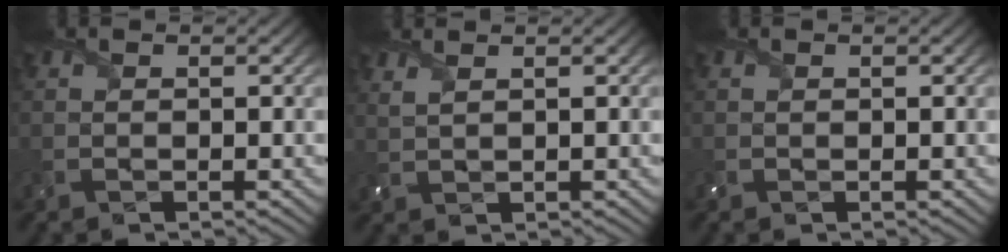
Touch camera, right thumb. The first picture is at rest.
{"total": 1.8, "force": [1.4, 0.4, 1.1], "torque": [-0.030, 0.003, 0.030]}
{"total": 0.0}